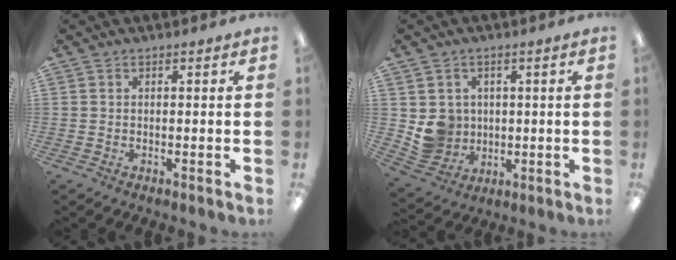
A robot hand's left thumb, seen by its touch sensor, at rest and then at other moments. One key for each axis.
{"total": 7.1, "fx": 1.5, "fy": 6.8, "fz": 1.1, "tx": -0.026, "ty": -0.005, "tz": 0.037}